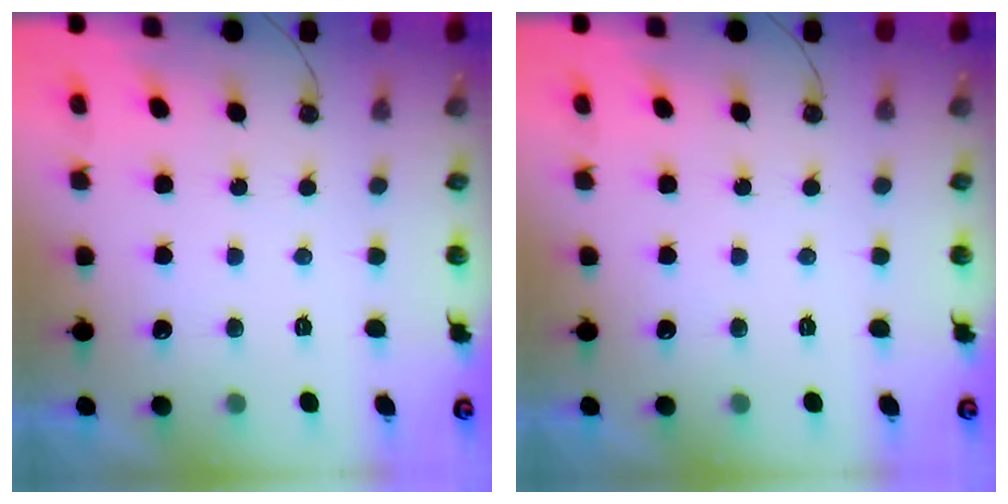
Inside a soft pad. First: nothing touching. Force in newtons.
{"total": 0.0}